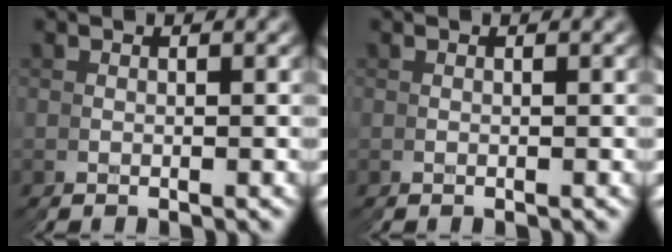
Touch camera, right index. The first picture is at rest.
{"total": 0.0}